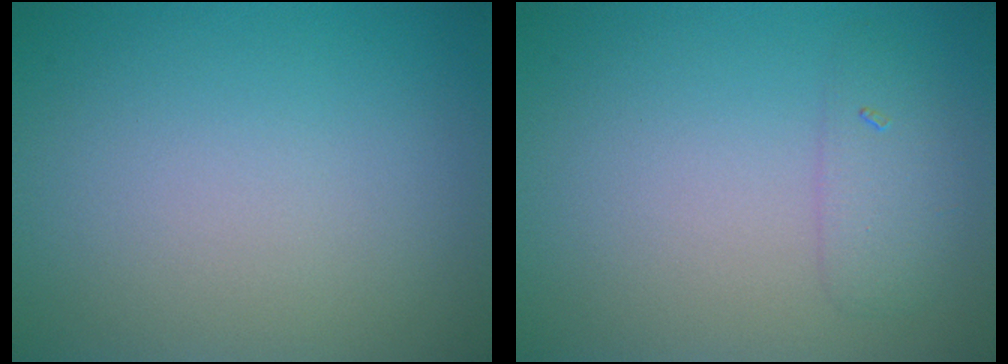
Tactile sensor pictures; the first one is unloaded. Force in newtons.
{"total": 1.8, "press": 1.8, "slide": 0.1}